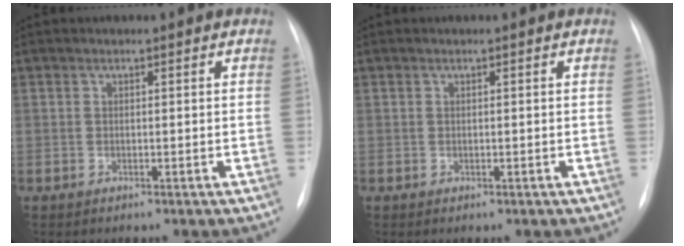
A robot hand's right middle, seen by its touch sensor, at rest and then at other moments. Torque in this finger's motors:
{"motor_torque": [0.44, -0.41, -0.01, 0.01]}